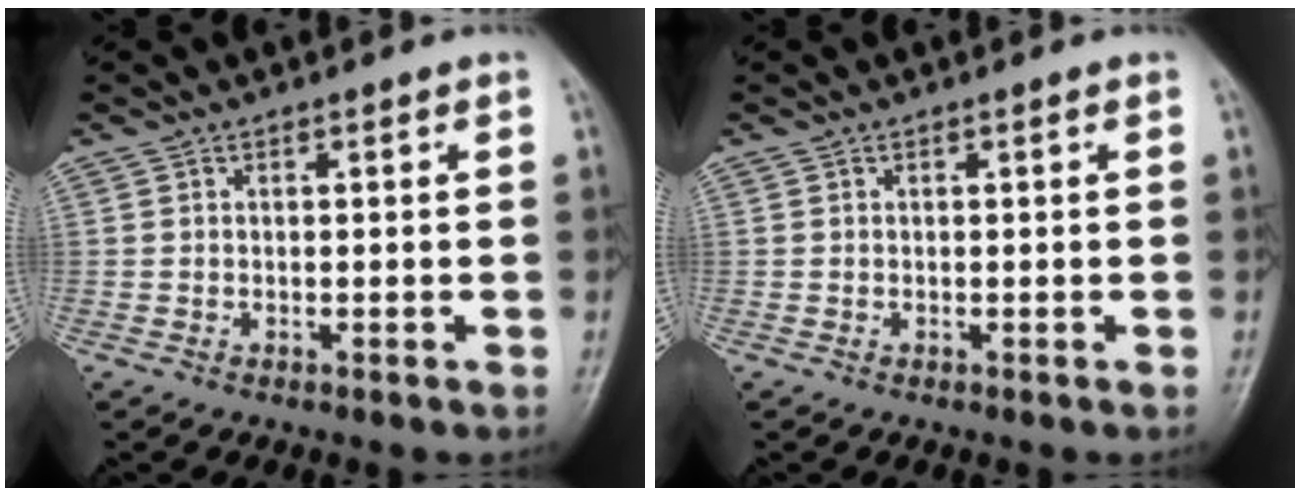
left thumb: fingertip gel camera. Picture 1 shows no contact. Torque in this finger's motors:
{"motor_torque": [0.00, 0.00, -0.02, -0.02, 0.00]}